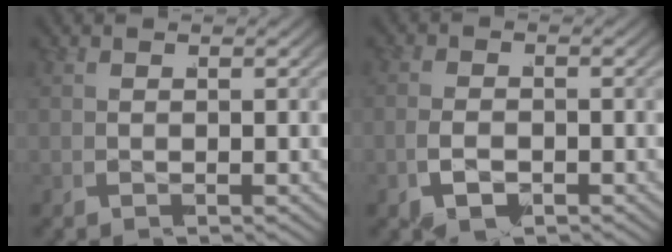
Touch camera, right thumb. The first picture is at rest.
{"total": 2.8, "force": [-1.9, 1.7, 1.2], "torque": [-0.036, -0.010, -0.033]}